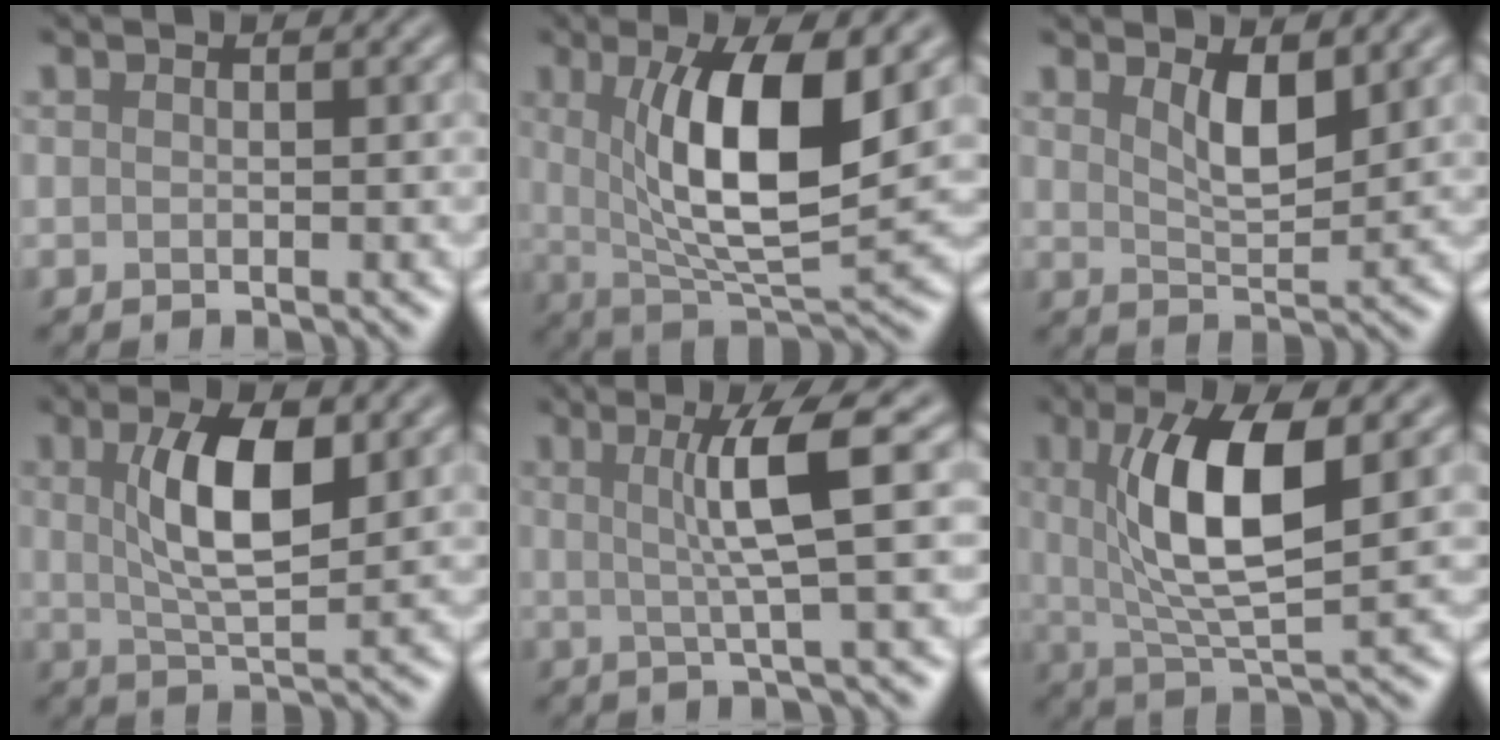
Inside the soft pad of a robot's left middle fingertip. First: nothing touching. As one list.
[{"total": 9.9, "force": [2.1, 3.1, 9.2], "torque": [-0.146, -0.013, 0.041]}, {"total": 3.4, "force": [1.8, 1.1, 2.7], "torque": [-0.050, -0.007, 0.035]}, {"total": 6.4, "force": [1.7, 2.3, 5.8], "torque": [-0.108, 0.003, 0.029]}, {"total": 5.2, "force": [1.0, 0.5, 5.1], "torque": [-0.086, 0.004, 0.018]}, {"total": 8.7, "force": [2.0, 2.6, 8.1], "torque": [-0.142, -0.006, 0.037]}]